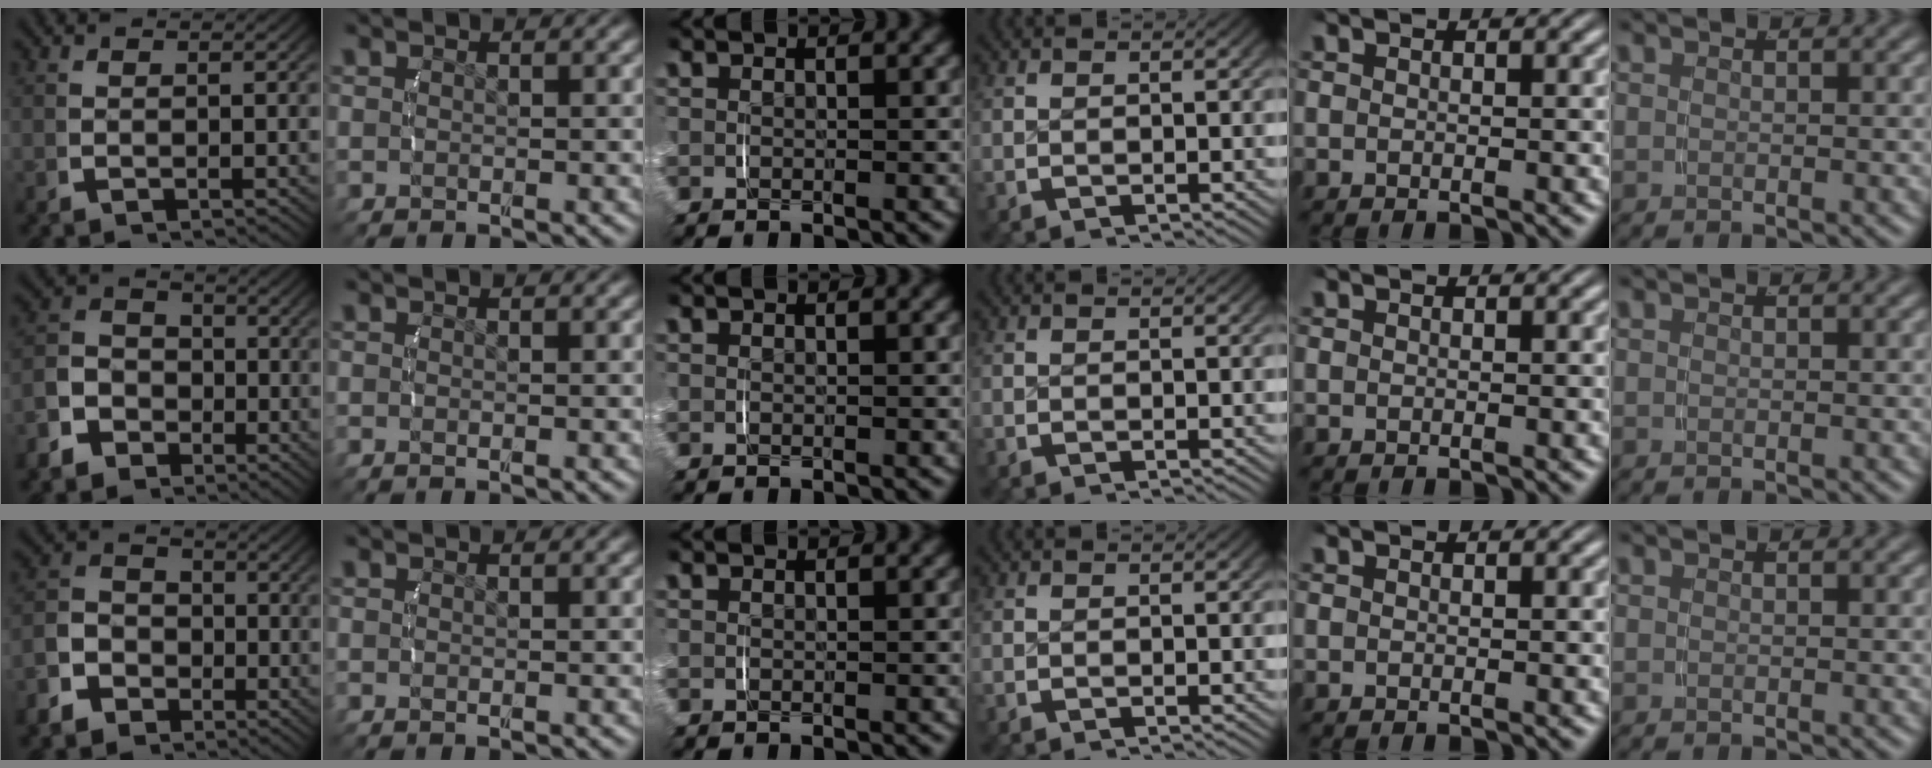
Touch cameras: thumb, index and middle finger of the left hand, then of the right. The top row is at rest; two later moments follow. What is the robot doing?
{"motion": "lift_and_place", "object": "napkin"}